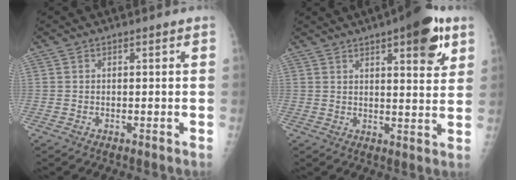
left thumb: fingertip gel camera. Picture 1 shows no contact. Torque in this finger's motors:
{"motor_torque": [1.40, 1.15, 0.90, -1.03, 0.23]}